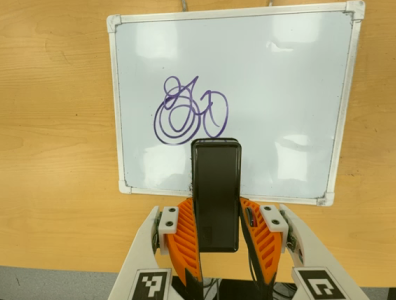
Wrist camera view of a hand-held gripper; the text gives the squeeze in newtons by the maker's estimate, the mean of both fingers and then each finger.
{"total": 4.0, "left": 2.6, "right": 5.3}